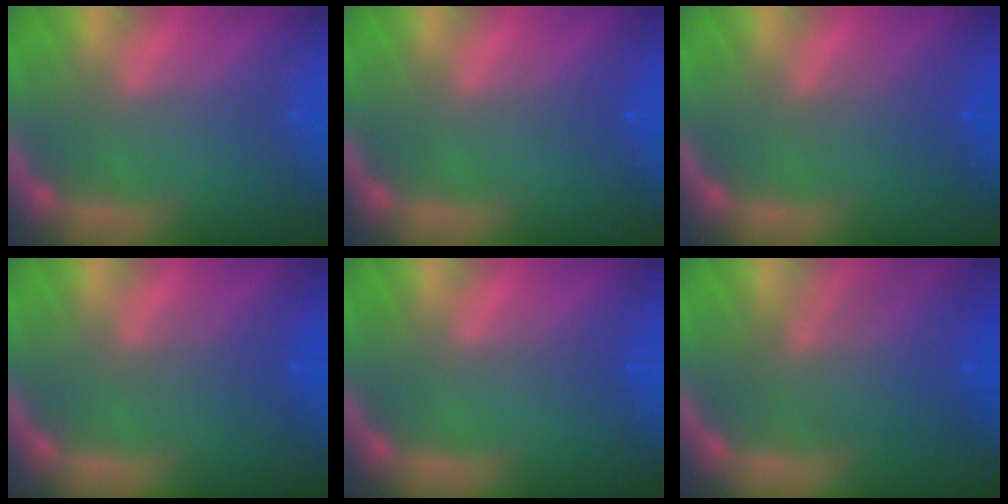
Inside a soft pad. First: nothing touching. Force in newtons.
{"total": 1.0}
{"total": 2.4}
{"total": 2.5}
{"total": 1.0}
{"total": 6.0}